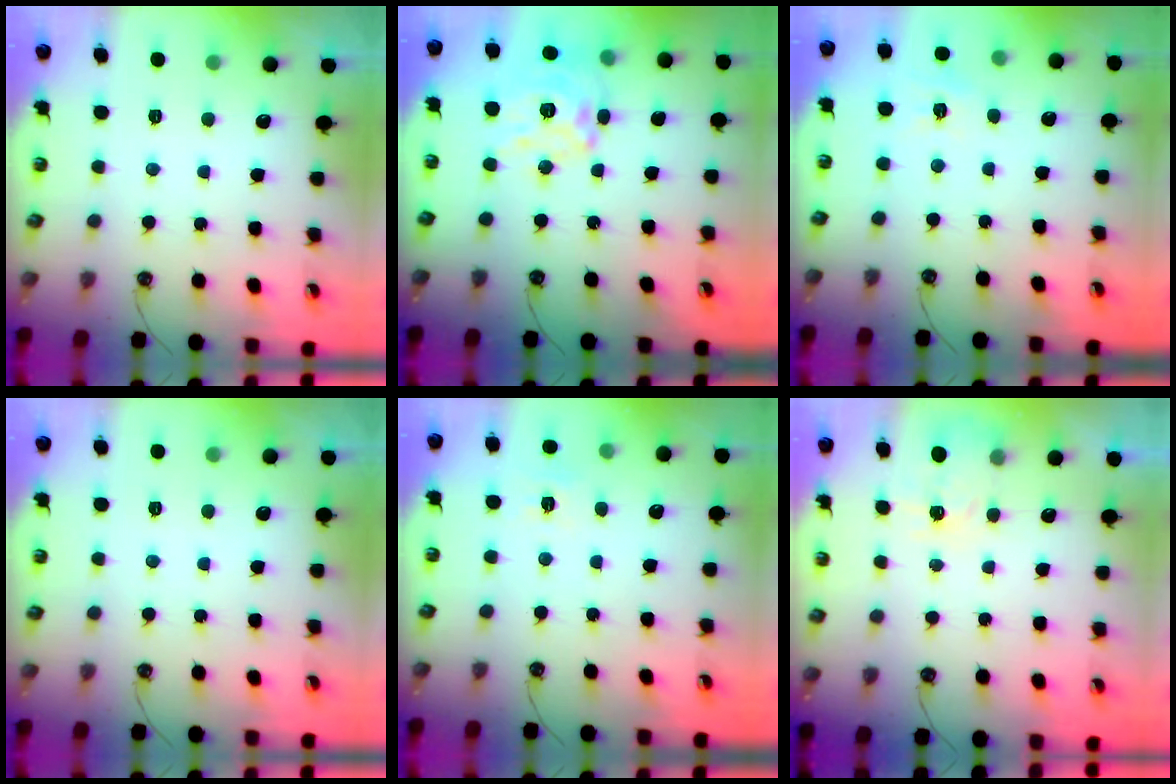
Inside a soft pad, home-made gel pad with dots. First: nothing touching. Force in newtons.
{"total": 13.8, "press": 13.7, "slide": 1.2}
{"total": 6.1, "press": 6.0, "slide": 0.6}
{"total": 0.0}
{"total": 6.4, "press": 6.4, "slide": 0.5}
{"total": 5.3, "press": 5.2, "slide": 0.4}